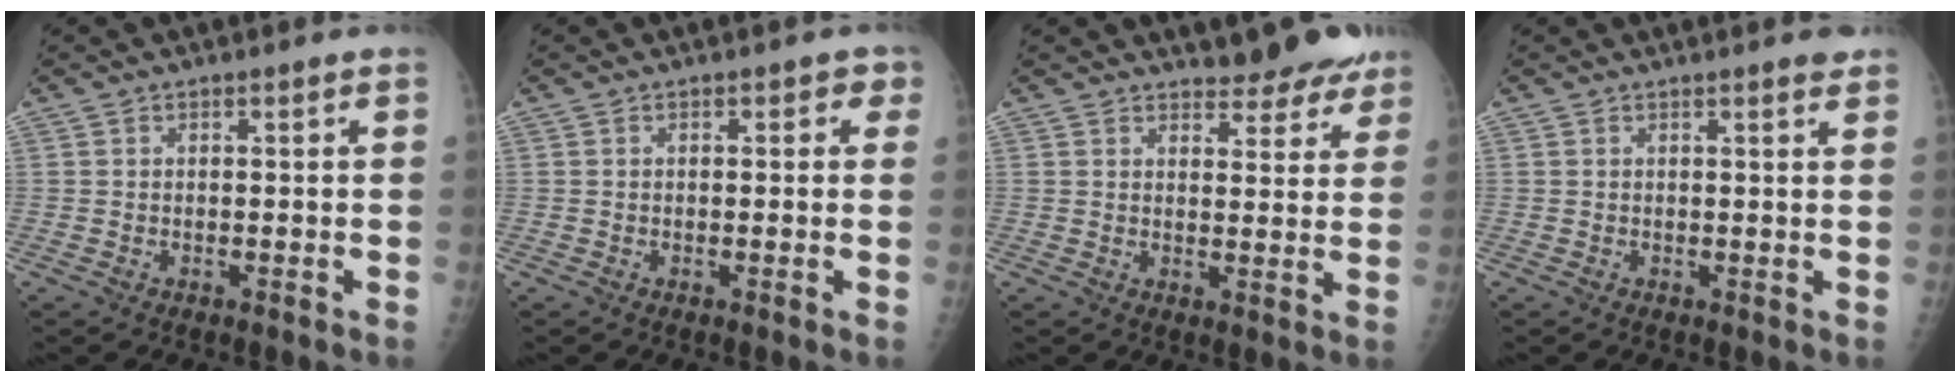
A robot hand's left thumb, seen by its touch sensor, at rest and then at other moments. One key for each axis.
{"total": 2.0, "fx": 0.7, "fy": 1.2, "fz": 1.4, "tx": 0.004, "ty": 0.003, "tz": 0.002}
{"total": 8.3, "fx": 7.3, "fy": 3.0, "fz": 2.5, "tx": 0.001, "ty": -0.045, "tz": 0.084}
{"total": 2.1, "fx": 1.7, "fy": 0.1, "fz": 1.3, "tx": -0.012, "ty": -0.006, "tz": 0.019}